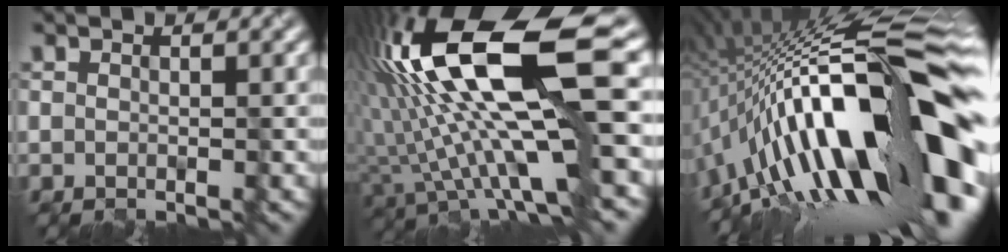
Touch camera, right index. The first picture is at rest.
{"total": 16.1, "force": [2.7, 5.0, 15.1], "torque": [-0.292, 0.007, 0.051]}
{"total": 20.8, "force": [-4.5, 5.9, 19.5], "torque": [-0.295, 0.035, -0.105]}